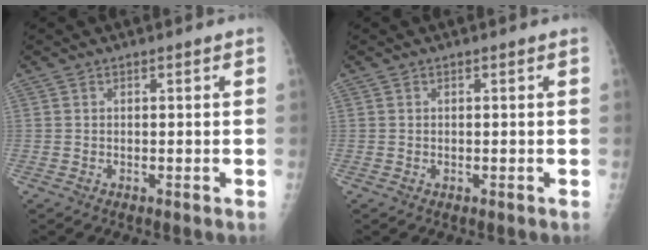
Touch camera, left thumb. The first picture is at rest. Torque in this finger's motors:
{"motor_torque": [-0.13, -0.06, -0.12, -0.12, 0.00]}